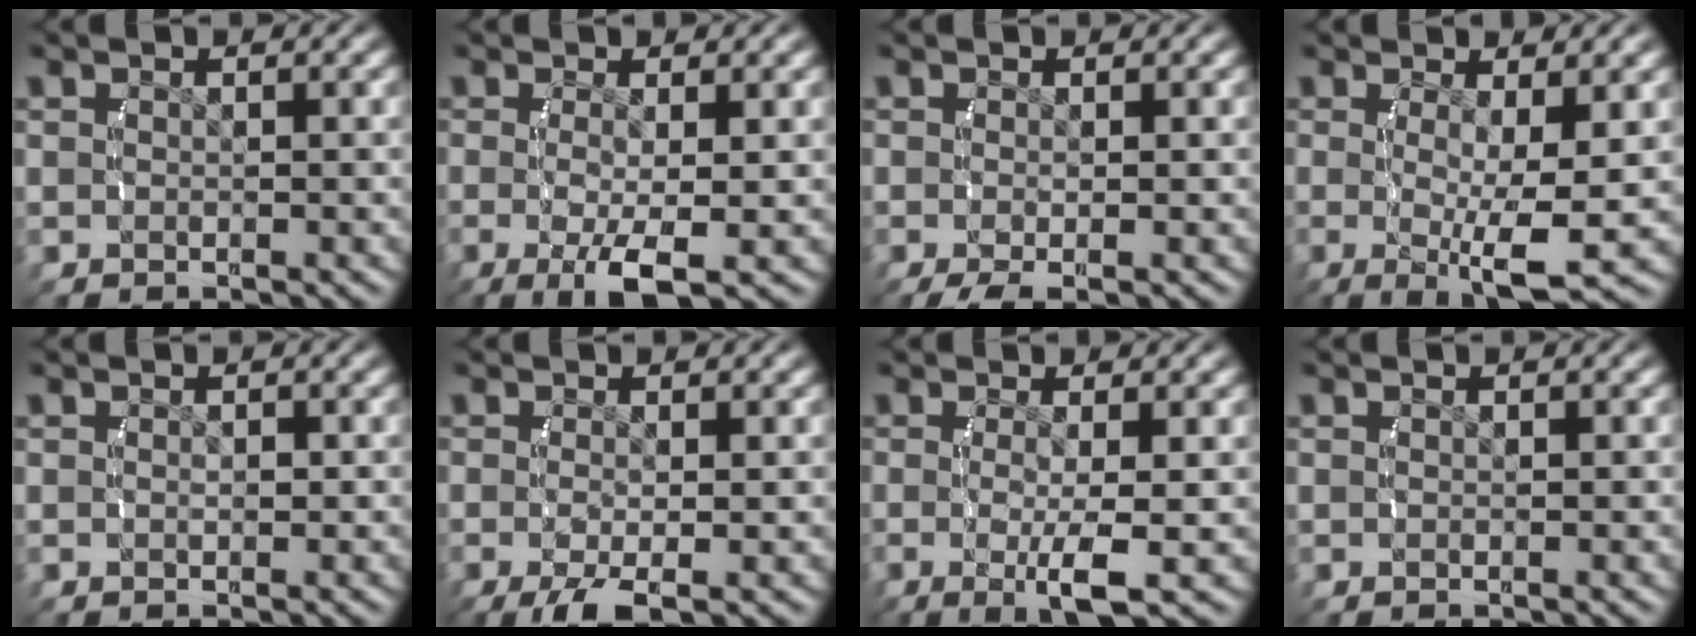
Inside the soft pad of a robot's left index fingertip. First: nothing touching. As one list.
[{"total": 4.8, "force": [-2.0, 1.5, 4.1], "torque": [-0.091, -0.035, -0.016]}, {"total": 1.7, "force": [-1.2, 0.5, 1.1], "torque": [-0.021, -0.013, -0.014]}, {"total": 5.7, "force": [-1.3, 1.1, 5.5], "torque": [-0.096, -0.028, -0.009]}, {"total": 0.0}, {"total": 3.1, "force": [-1.8, 1.0, 2.3], "torque": [-0.053, -0.025, -0.018]}, {"total": 4.1, "force": [-1.2, 0.6, 3.9], "torque": [-0.074, -0.023, -0.011]}, {"total": 0.0}]